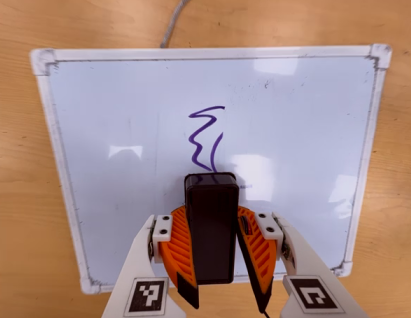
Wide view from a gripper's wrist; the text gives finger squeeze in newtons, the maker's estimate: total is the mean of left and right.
{"total": 10.8, "left": 11.1, "right": 10.4}